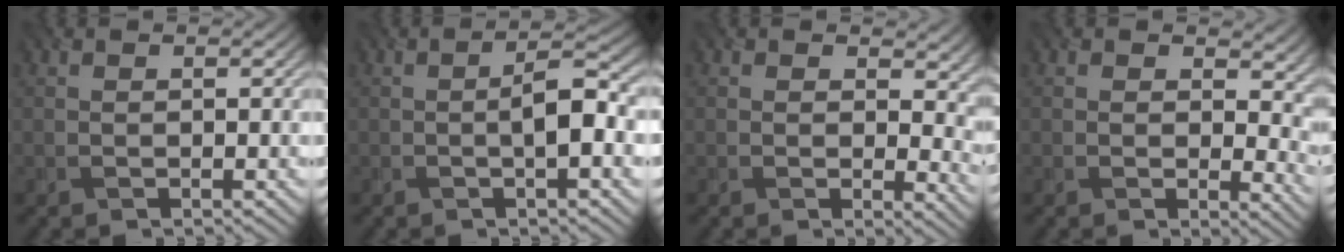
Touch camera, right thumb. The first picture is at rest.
{"total": 4.6, "force": [-1.0, 1.1, 4.4], "torque": [-0.072, 0.011, -0.021]}
{"total": 7.3, "force": [2.4, 4.5, 5.2], "torque": [-0.053, -0.018, 0.055]}
{"total": 8.1, "force": [2.5, 5.0, 5.9], "torque": [-0.060, -0.017, 0.058]}